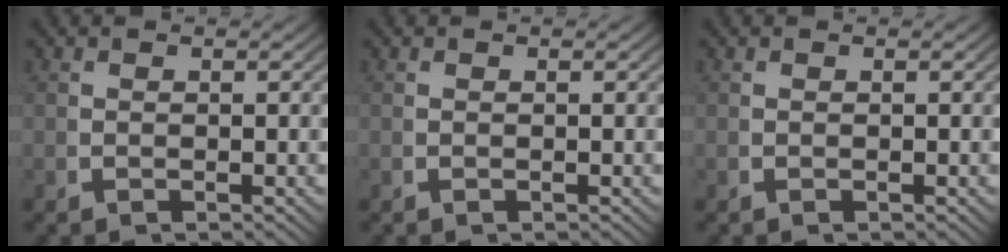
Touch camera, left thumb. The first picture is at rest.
{"total": 0.0}
{"total": 0.0}